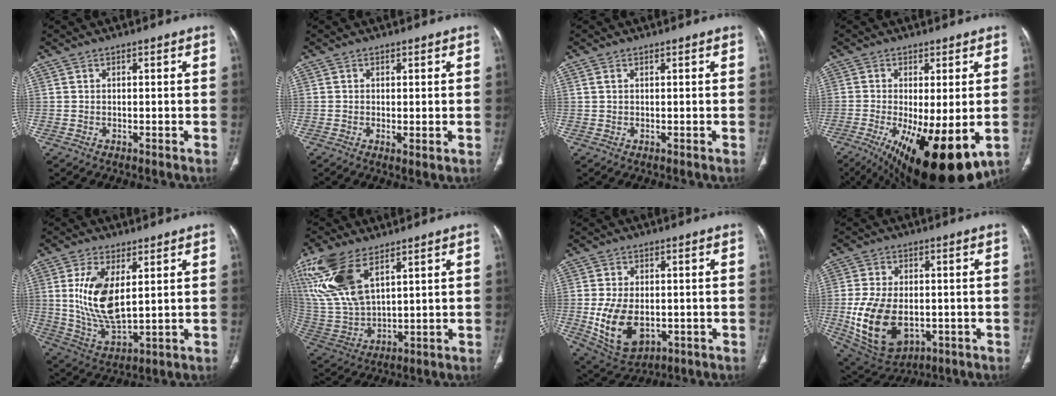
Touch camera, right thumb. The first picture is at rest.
{"total": 1.6, "force": [-0.2, 0.6, 1.5], "torque": [-0.034, -0.008, -0.002]}
{"total": 0.7, "force": [0.3, 0.4, 0.5], "torque": [-0.014, 0.010, 0.009]}
{"total": 18.9, "force": [-6.7, 6.6, 16.4], "torque": [-0.252, -0.032, -0.087]}
{"total": 13.0, "force": [2.9, 6.1, 11.0], "torque": [-0.217, -0.023, 0.069]}
{"total": 16.9, "force": [8.8, 7.9, 12.1], "torque": [-0.266, -0.022, 0.187]}
{"total": 12.4, "force": [-2.1, 7.9, 9.3], "torque": [-0.158, -0.003, -0.016]}
{"total": 16.5, "force": [-3.0, 10.6, 12.3], "torque": [-0.219, -0.004, -0.025]}